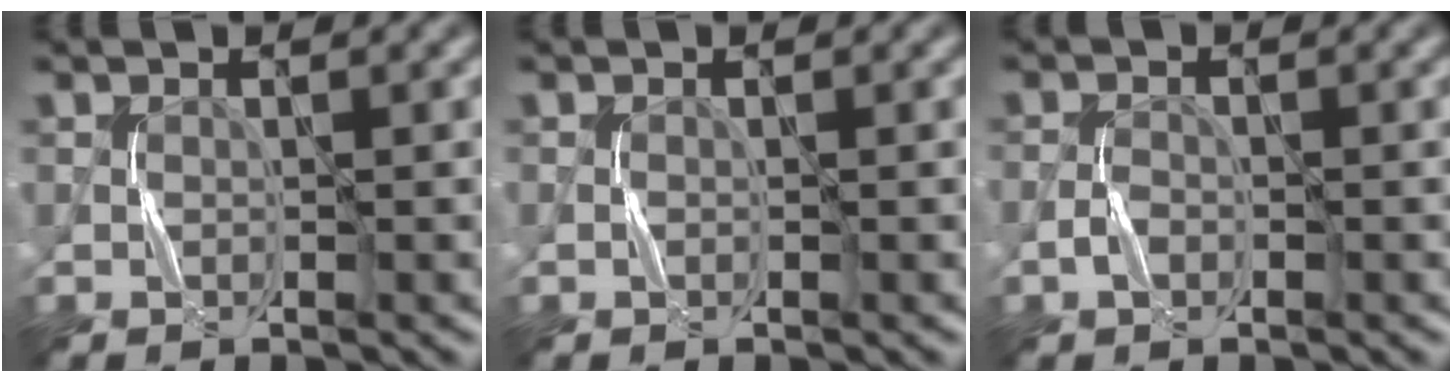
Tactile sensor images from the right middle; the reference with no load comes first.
{"total": 0.0}
{"total": 1.0, "force": [-0.7, 0.5, 0.5], "torque": [-0.013, 0.004, -0.015]}